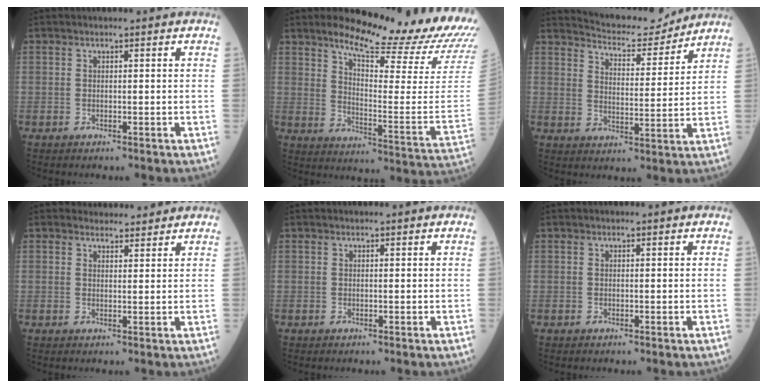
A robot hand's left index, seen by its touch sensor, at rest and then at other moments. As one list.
[{"total": 20.8, "force": [18.8, 0.8, 8.9], "torque": [-0.137, -0.098, 0.241]}, {"total": 10.6, "force": [10.4, 1.4, 1.9], "torque": [-0.037, 0.001, 0.155]}, {"total": 3.6, "force": [3.4, 1.1, 0.1], "torque": [-0.001, 0.008, 0.044]}, {"total": 0.0}, {"total": 0.0}]